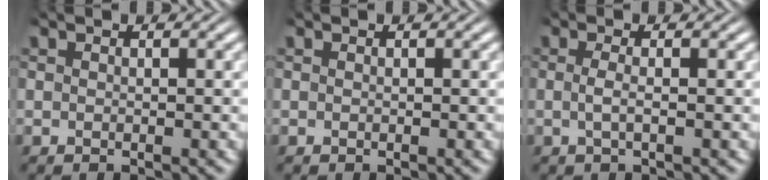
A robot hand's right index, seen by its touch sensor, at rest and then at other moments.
{"total": 0.0}
{"total": 1.3, "force": [-0.3, -0.2, 1.3], "torque": [-0.037, -0.012, 0.000]}